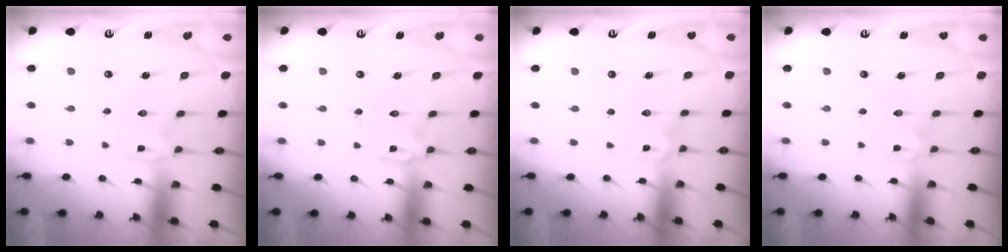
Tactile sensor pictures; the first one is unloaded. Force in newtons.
{"total": 1.2, "press": 1.1, "slide": 0.4}
{"total": 0.7, "press": 0.7, "slide": 0.0}
{"total": 2.0, "press": 2.0, "slide": 0.3}